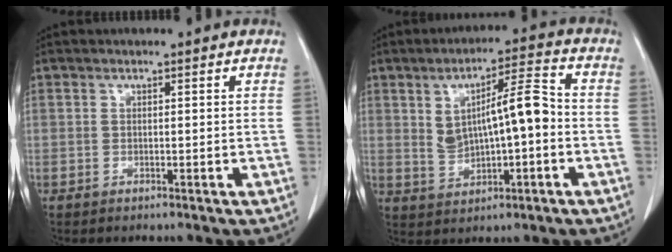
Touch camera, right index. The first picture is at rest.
{"total": 9.2, "force": [0.5, 2.4, 8.9], "torque": [-0.147, 0.019, 0.013]}